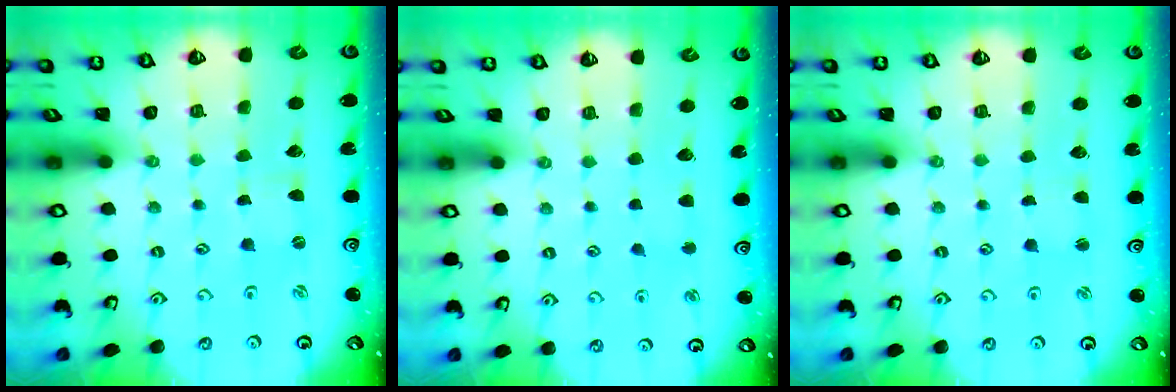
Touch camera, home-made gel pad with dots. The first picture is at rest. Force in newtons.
{"total": 2.7, "press": 2.6, "slide": 0.5}
{"total": 1.4, "press": 1.3, "slide": 0.3}